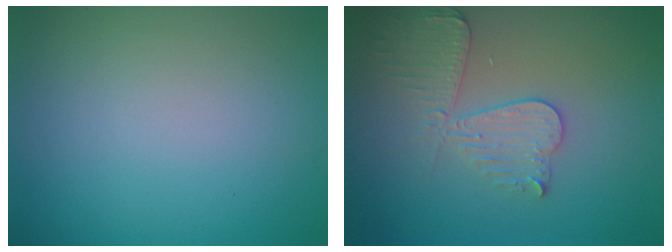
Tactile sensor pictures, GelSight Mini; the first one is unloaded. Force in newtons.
{"total": 3.5, "press": 3.5, "slide": 0.3}